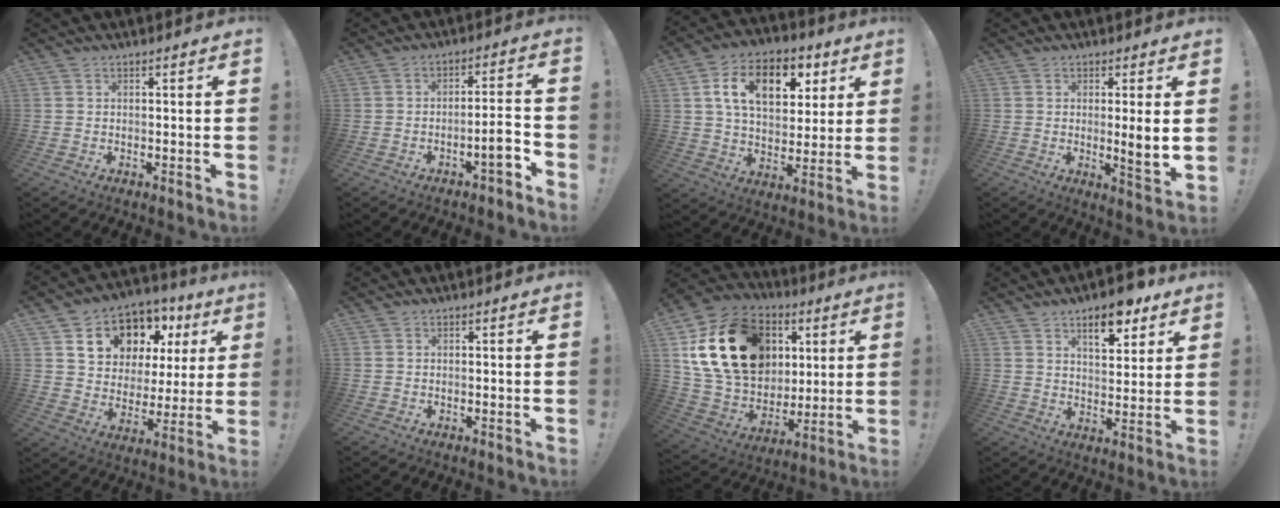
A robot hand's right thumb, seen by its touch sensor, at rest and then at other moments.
{"total": 7.3, "force": [-3.5, 1.4, 6.2], "torque": [-0.088, 0.013, -0.059]}
{"total": 16.5, "force": [6.5, 10.6, 10.8], "torque": [-0.162, -0.014, 0.115]}
{"total": 5.7, "force": [1.1, -0.2, 5.6], "torque": [-0.076, -0.019, 0.015]}
{"total": 13.6, "force": [8.6, 9.4, 4.8], "torque": [-0.071, -0.066, 0.172]}
{"total": 0.0}
{"total": 24.4, "force": [7.9, 18.3, 14.0], "torque": [-0.245, -0.022, 0.176]}
{"total": 10.5, "force": [6.6, 4.4, 6.9], "torque": [-0.084, -0.035, 0.112]}